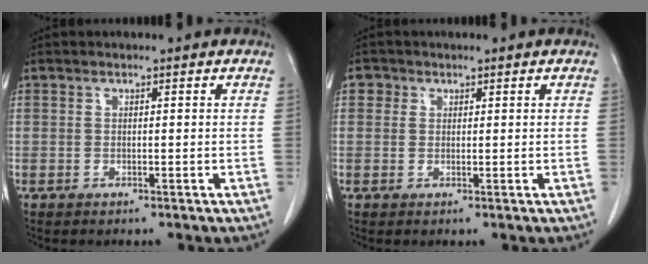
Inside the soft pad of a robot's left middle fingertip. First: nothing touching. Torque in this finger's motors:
{"motor_torque": [0.23, -0.25, 0.00, -0.01]}